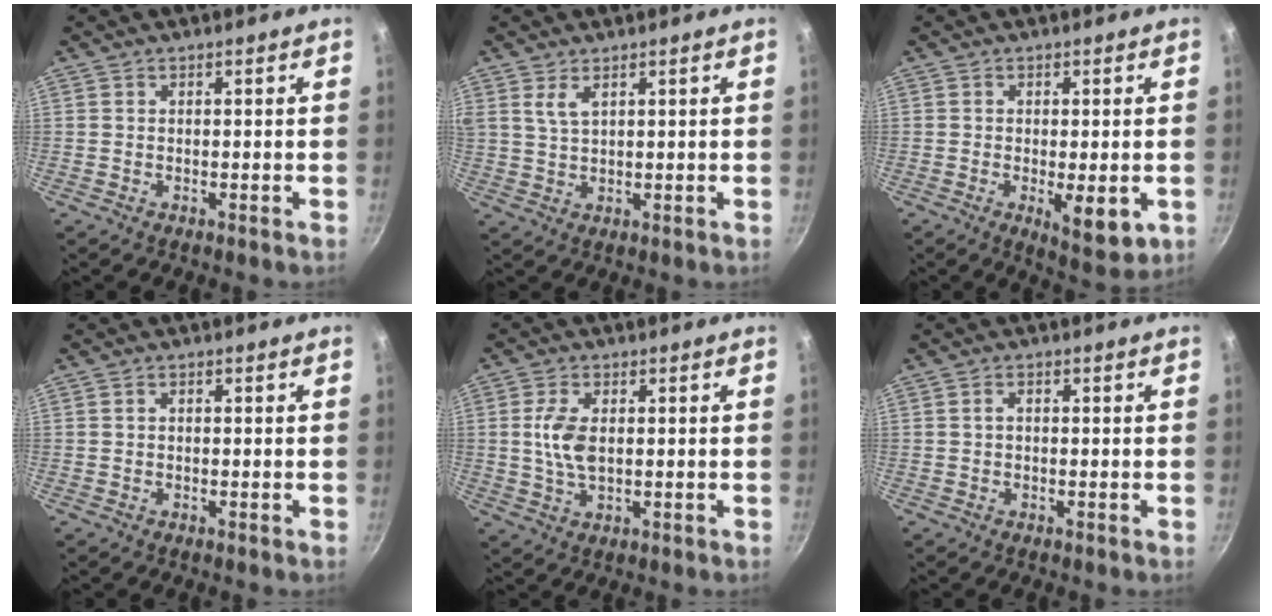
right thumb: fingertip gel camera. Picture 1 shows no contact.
{"total": 3.1, "force": [1.8, 1.3, 2.1], "torque": [-0.042, -0.007, 0.042]}
{"total": 7.5, "force": [-1.9, 2.7, 6.7], "torque": [-0.092, -0.018, -0.022]}
{"total": 0.5, "force": [0.0, 0.4, 0.3], "torque": [-0.004, 0.001, -0.002]}
{"total": 6.2, "force": [0.7, 3.3, 5.2], "torque": [-0.112, -0.002, 0.014]}
{"total": 1.2, "force": [0.0, 0.8, 0.9], "torque": [-0.012, 0.006, -0.002]}